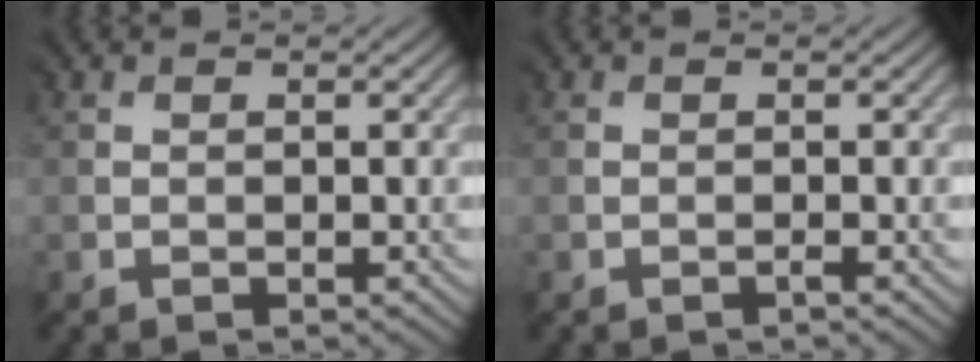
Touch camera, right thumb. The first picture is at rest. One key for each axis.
{"total": 0.9, "fx": -0.5, "fy": -0.6, "fz": -0.1, "tx": 0.004, "ty": 0.001, "tz": -0.012}